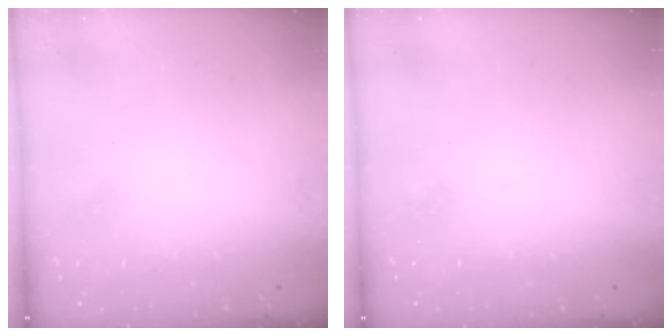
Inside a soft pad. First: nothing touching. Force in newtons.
{"total": 0.0}